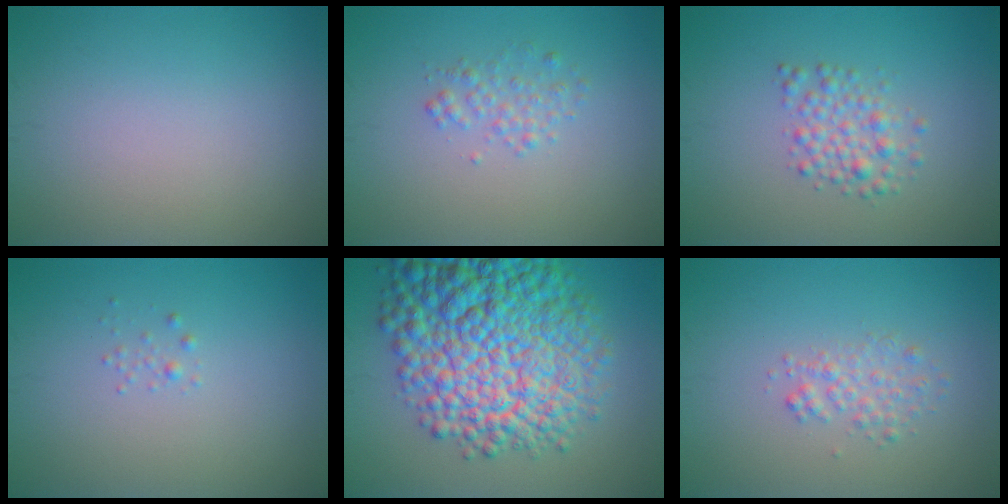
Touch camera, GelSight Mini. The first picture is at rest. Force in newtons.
{"total": 1.5, "press": 1.5, "slide": 0.0}
{"total": 2.5, "press": 2.5, "slide": 0.0}
{"total": 0.6, "press": 0.6, "slide": 0.0}
{"total": 14.3, "press": 14.3, "slide": 0.5}
{"total": 1.7, "press": 1.7, "slide": 0.1}